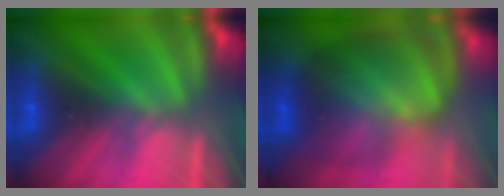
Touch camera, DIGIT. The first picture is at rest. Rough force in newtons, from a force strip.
{"total": 9.6}